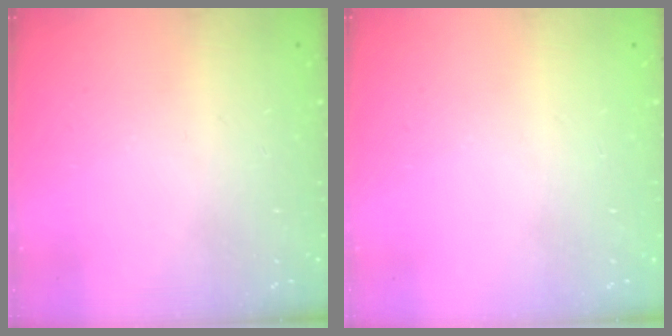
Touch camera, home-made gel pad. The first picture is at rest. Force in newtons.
{"total": 0.0}